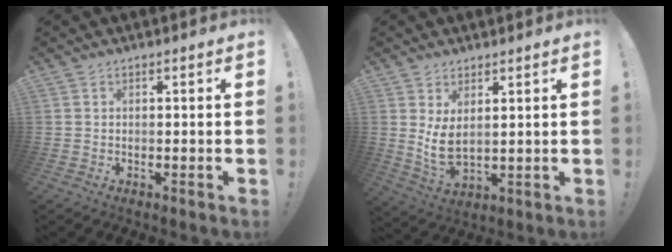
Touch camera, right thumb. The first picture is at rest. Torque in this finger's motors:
{"motor_torque": [-0.13, 0.59, 0.39, 0.45, 0.31]}